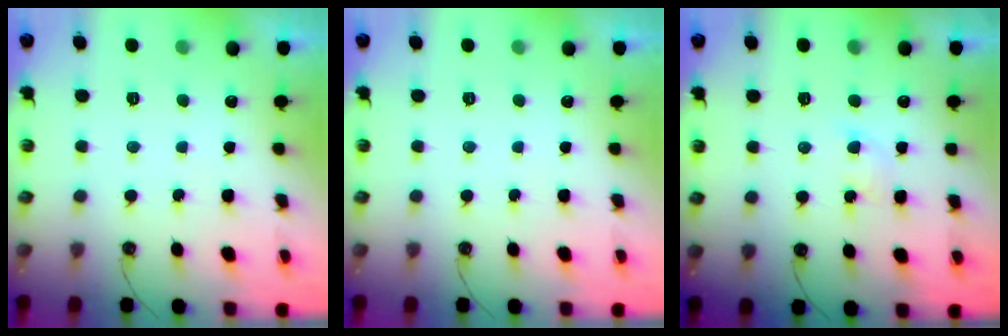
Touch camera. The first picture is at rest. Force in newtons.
{"total": 0.0}
{"total": 2.9, "press": 2.9, "slide": 0.5}